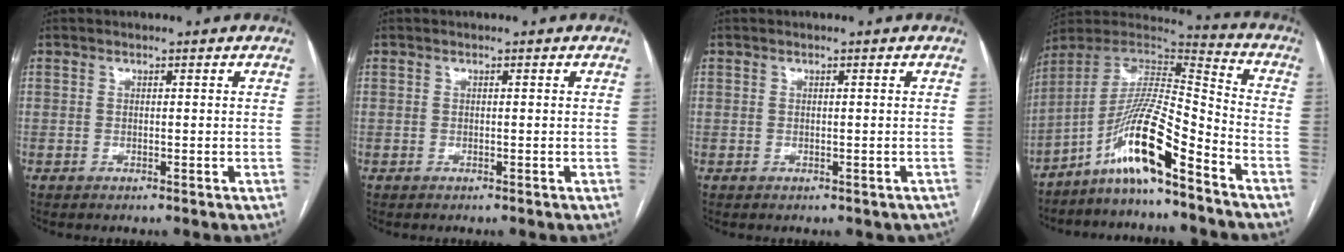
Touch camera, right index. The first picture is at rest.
{"total": 0.0}
{"total": 1.4, "force": [-0.5, 1.1, 0.7], "torque": [-0.008, 0.014, 0.003]}
{"total": 14.4, "force": [-9.1, 0.7, 11.1], "torque": [-0.218, 0.008, -0.167]}